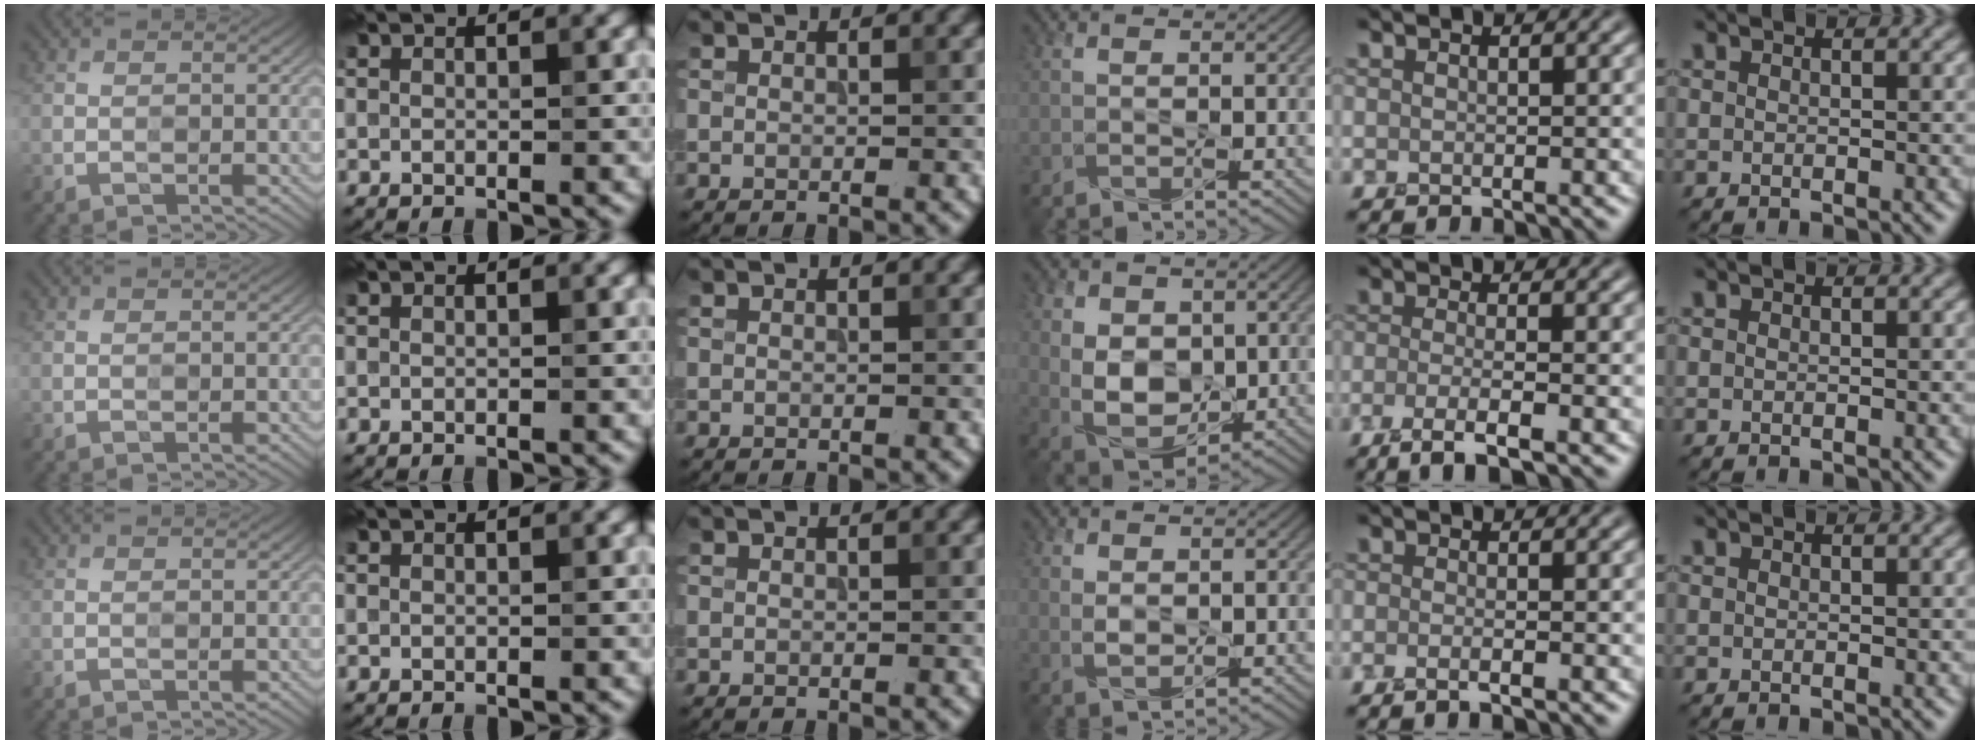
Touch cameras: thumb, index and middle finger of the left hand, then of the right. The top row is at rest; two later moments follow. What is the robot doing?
{"motion": "squeeze", "object": "foam earplug"}